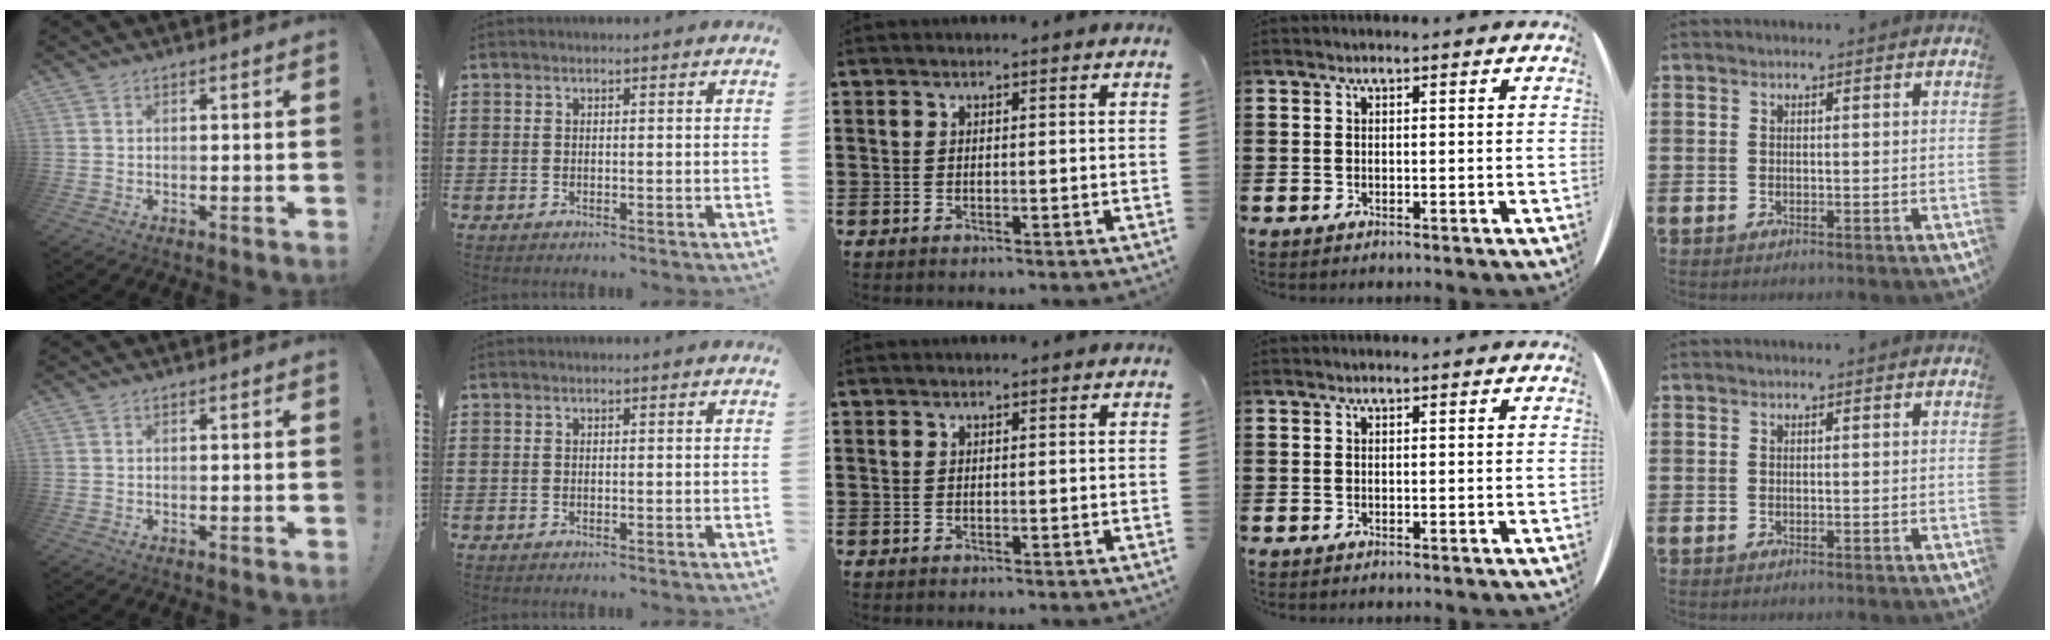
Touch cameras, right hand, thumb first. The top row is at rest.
{}